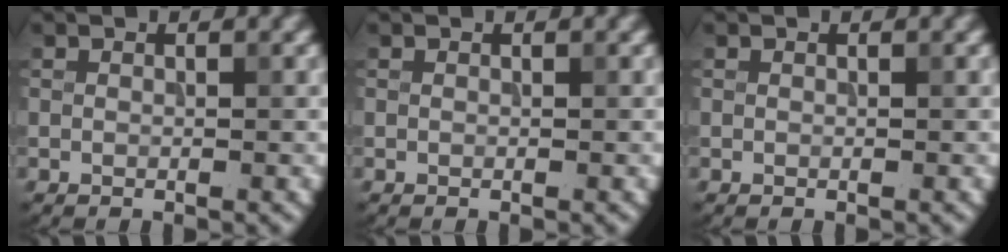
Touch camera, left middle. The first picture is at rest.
{"total": 0.0}
{"total": 0.0}